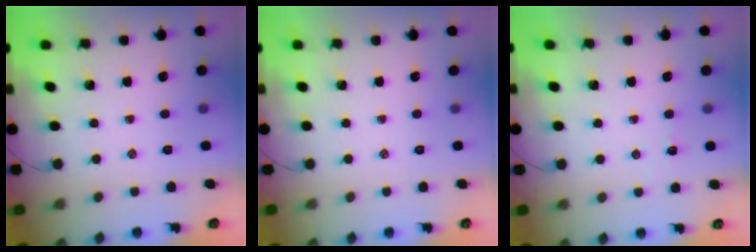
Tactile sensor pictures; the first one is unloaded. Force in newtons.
{"total": 0.0}
{"total": 2.6, "press": 2.5, "slide": 0.8}